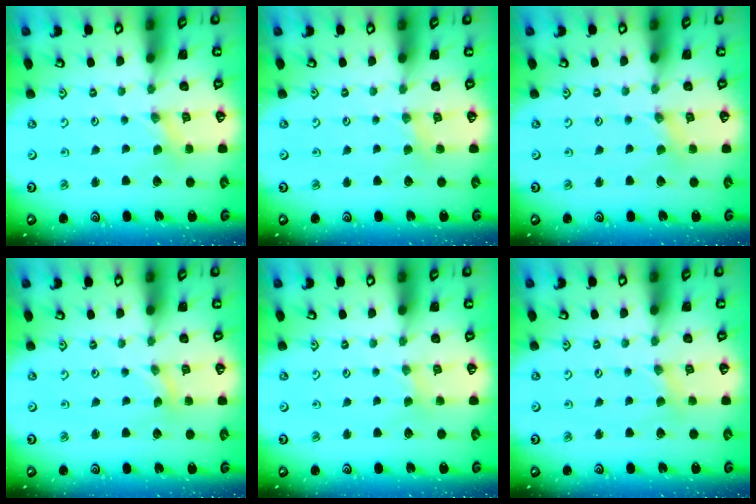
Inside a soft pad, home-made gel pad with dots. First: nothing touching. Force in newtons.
{"total": 2.3, "press": 2.2, "slide": 0.5}
{"total": 1.8, "press": 1.8, "slide": 0.3}
{"total": 0.0}
{"total": 1.4, "press": 1.4, "slide": 0.3}
{"total": 1.5, "press": 1.5, "slide": 0.3}